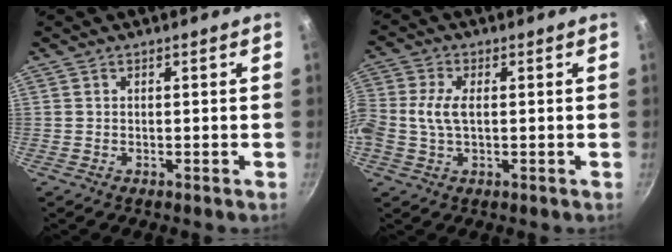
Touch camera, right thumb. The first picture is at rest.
{"total": 6.5, "force": [0.1, 3.8, 5.3], "torque": [-0.120, 0.010, -0.008]}